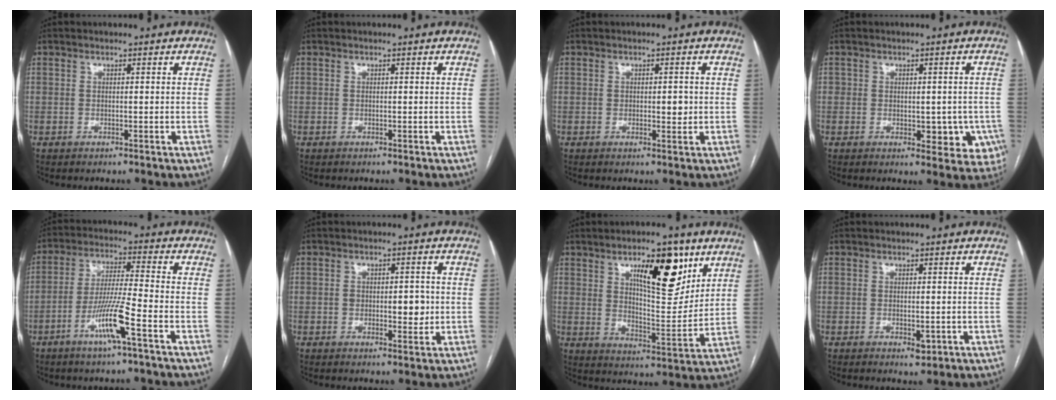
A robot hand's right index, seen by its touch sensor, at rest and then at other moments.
{"total": 0.0}
{"total": 2.1, "force": [0.0, 1.1, 1.8], "torque": [-0.023, 0.001, 0.002]}
{"total": 7.2, "force": [-1.4, 4.9, 5.2], "torque": [-0.036, 0.011, -0.009]}
{"total": 9.2, "force": [-4.5, -0.4, 8.1], "torque": [-0.157, -0.006, -0.087]}
{"total": 4.8, "force": [-0.2, 2.6, 4.0], "torque": [-0.053, 0.005, 0.001]}
{"total": 13.7, "force": [7.1, 4.2, 10.9], "torque": [-0.161, -0.003, 0.116]}
{"total": 2.0, "force": [-0.6, 1.0, 1.7], "torque": [-0.022, -0.002, -0.003]}